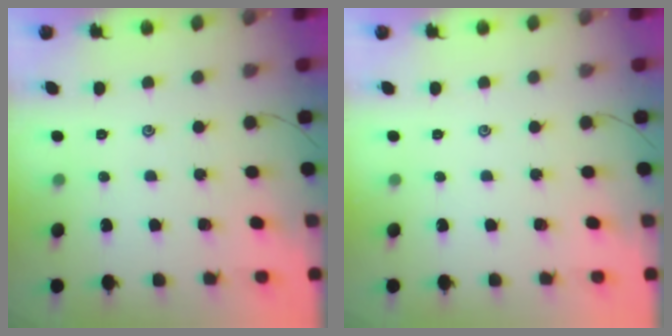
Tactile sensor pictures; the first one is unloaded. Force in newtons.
{"total": 0.0}